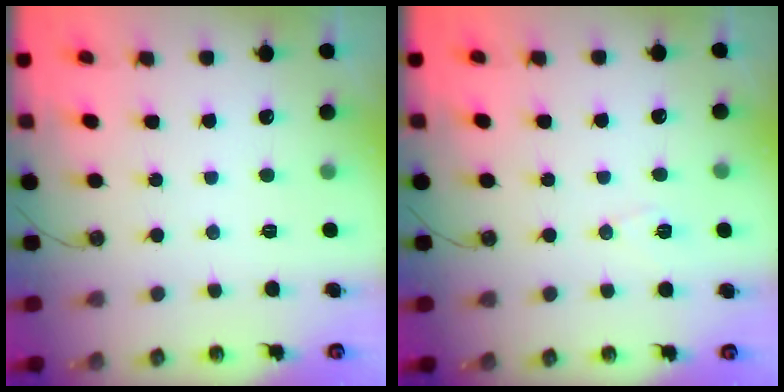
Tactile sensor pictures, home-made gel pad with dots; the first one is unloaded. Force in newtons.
{"total": 6.0, "press": 4.8, "slide": 3.6}